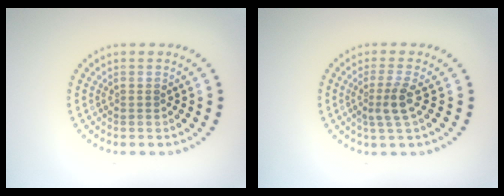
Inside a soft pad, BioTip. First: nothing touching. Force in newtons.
{"total": 2.3, "press": 1.8, "slide": 1.5}